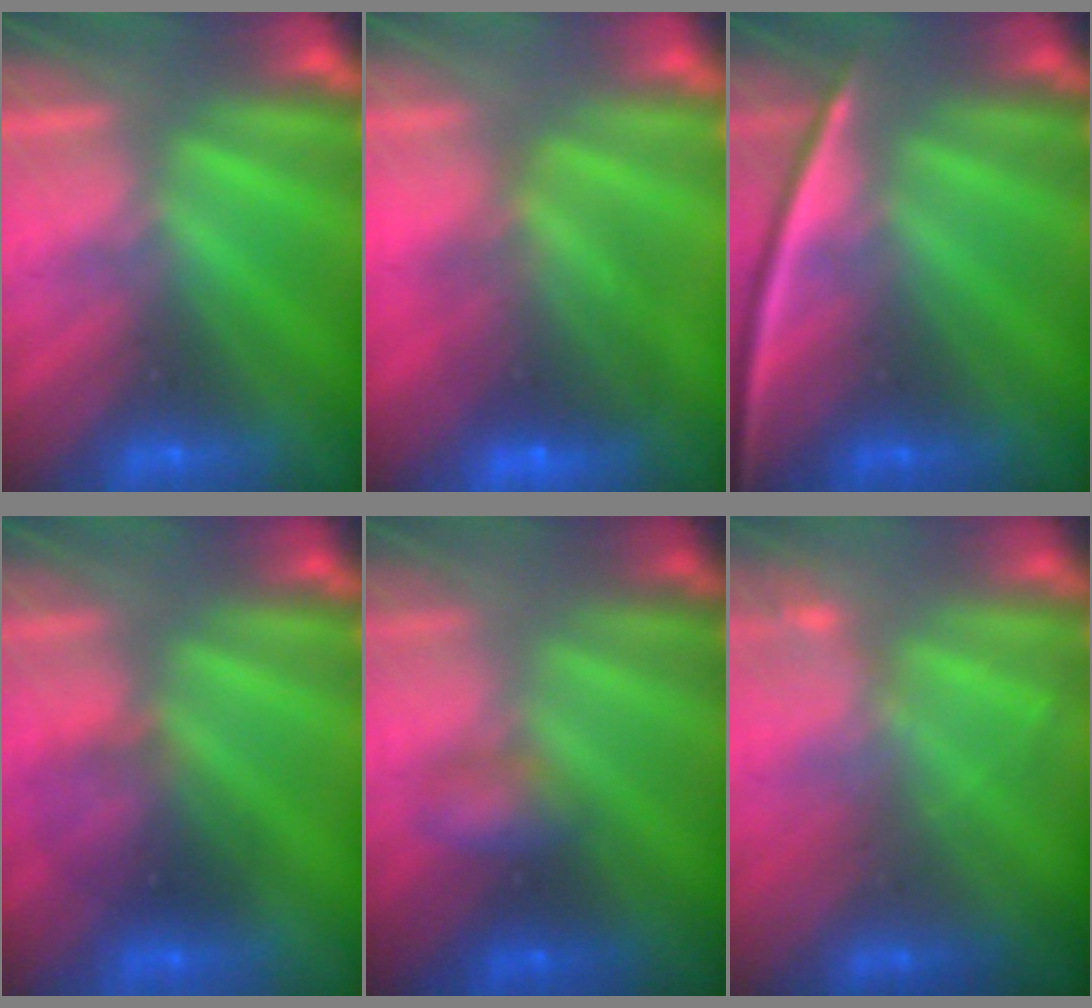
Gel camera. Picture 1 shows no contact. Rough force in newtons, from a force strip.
{"total": 5.7}
{"total": 2.3}
{"total": 2.9}
{"total": 2.7}
{"total": 2.3}